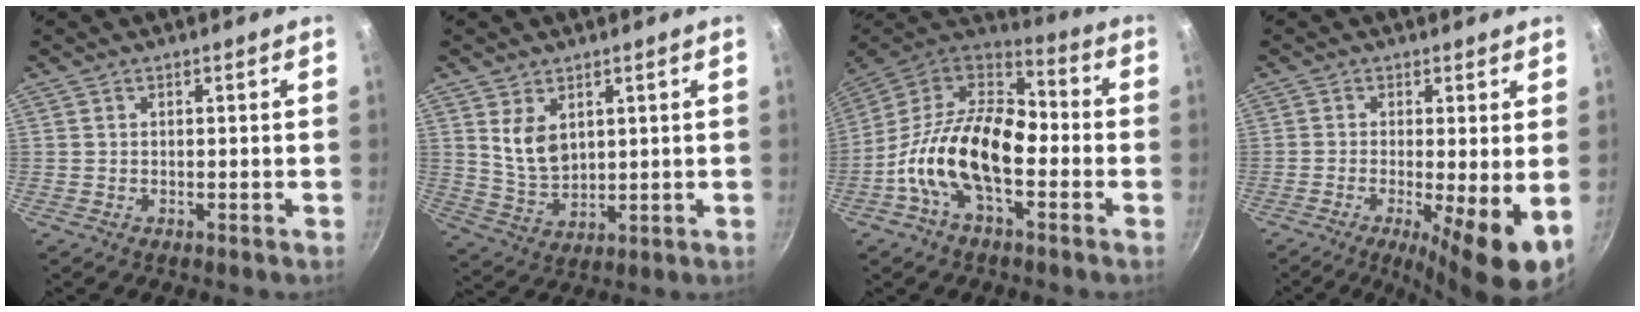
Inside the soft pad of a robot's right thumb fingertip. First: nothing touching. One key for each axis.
{"total": 7.0, "fx": 2.8, "fy": 4.5, "fz": 4.7, "tx": -0.071, "ty": -0.029, "tz": 0.065}
{"total": 19.7, "fx": -4.6, "fy": 10.8, "fz": 15.8, "tx": -0.266, "ty": 0.050, "tz": -0.102}
{"total": 8.9, "fx": -1.8, "fy": 1.5, "fz": 8.6, "tx": -0.141, "ty": -0.010, "tz": -0.028}